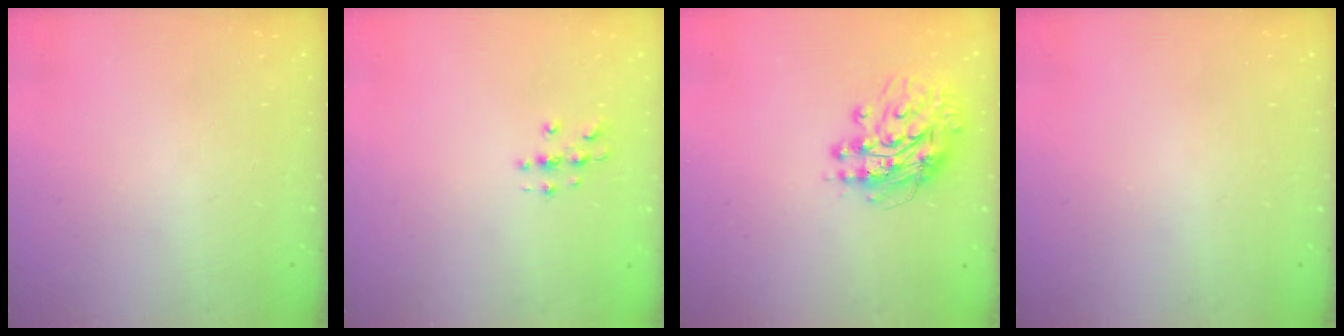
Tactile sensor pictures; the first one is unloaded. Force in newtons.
{"total": 2.8, "press": 2.8, "slide": 0.2}
{"total": 12.5, "press": 12.4, "slide": 1.2}
{"total": 0.0}